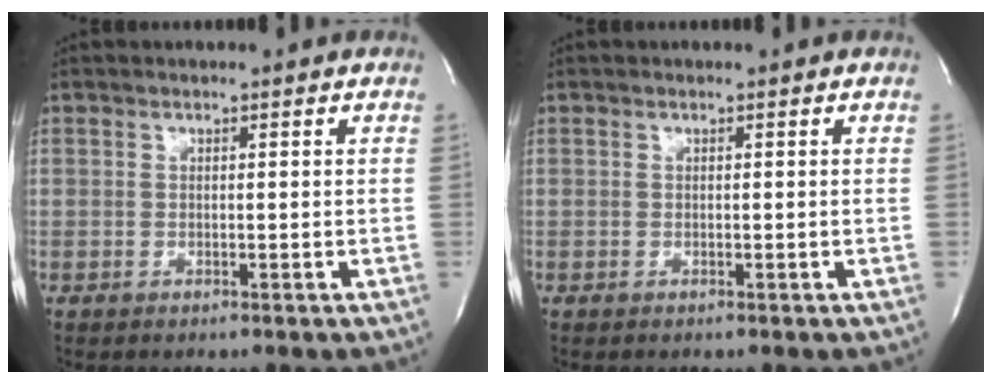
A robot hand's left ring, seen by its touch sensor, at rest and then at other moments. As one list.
[{"total": 0.0}]